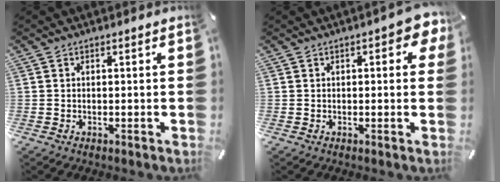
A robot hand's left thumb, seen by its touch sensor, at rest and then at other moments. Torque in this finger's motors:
{"motor_torque": [0.33, 0.27, 0.55, 0.11, 0.03]}